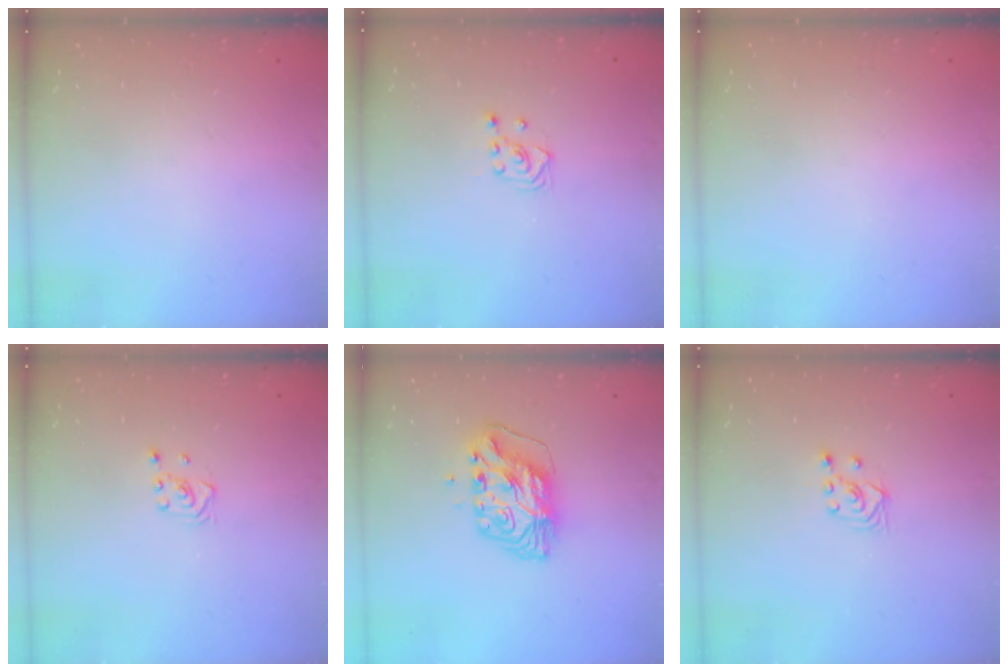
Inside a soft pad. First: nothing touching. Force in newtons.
{"total": 3.0, "press": 2.6, "slide": 1.5}
{"total": 0.0}
{"total": 2.6, "press": 2.4, "slide": 1.0}
{"total": 11.3, "press": 11.3, "slide": 1.1}
{"total": 2.6, "press": 2.5, "slide": 1.0}